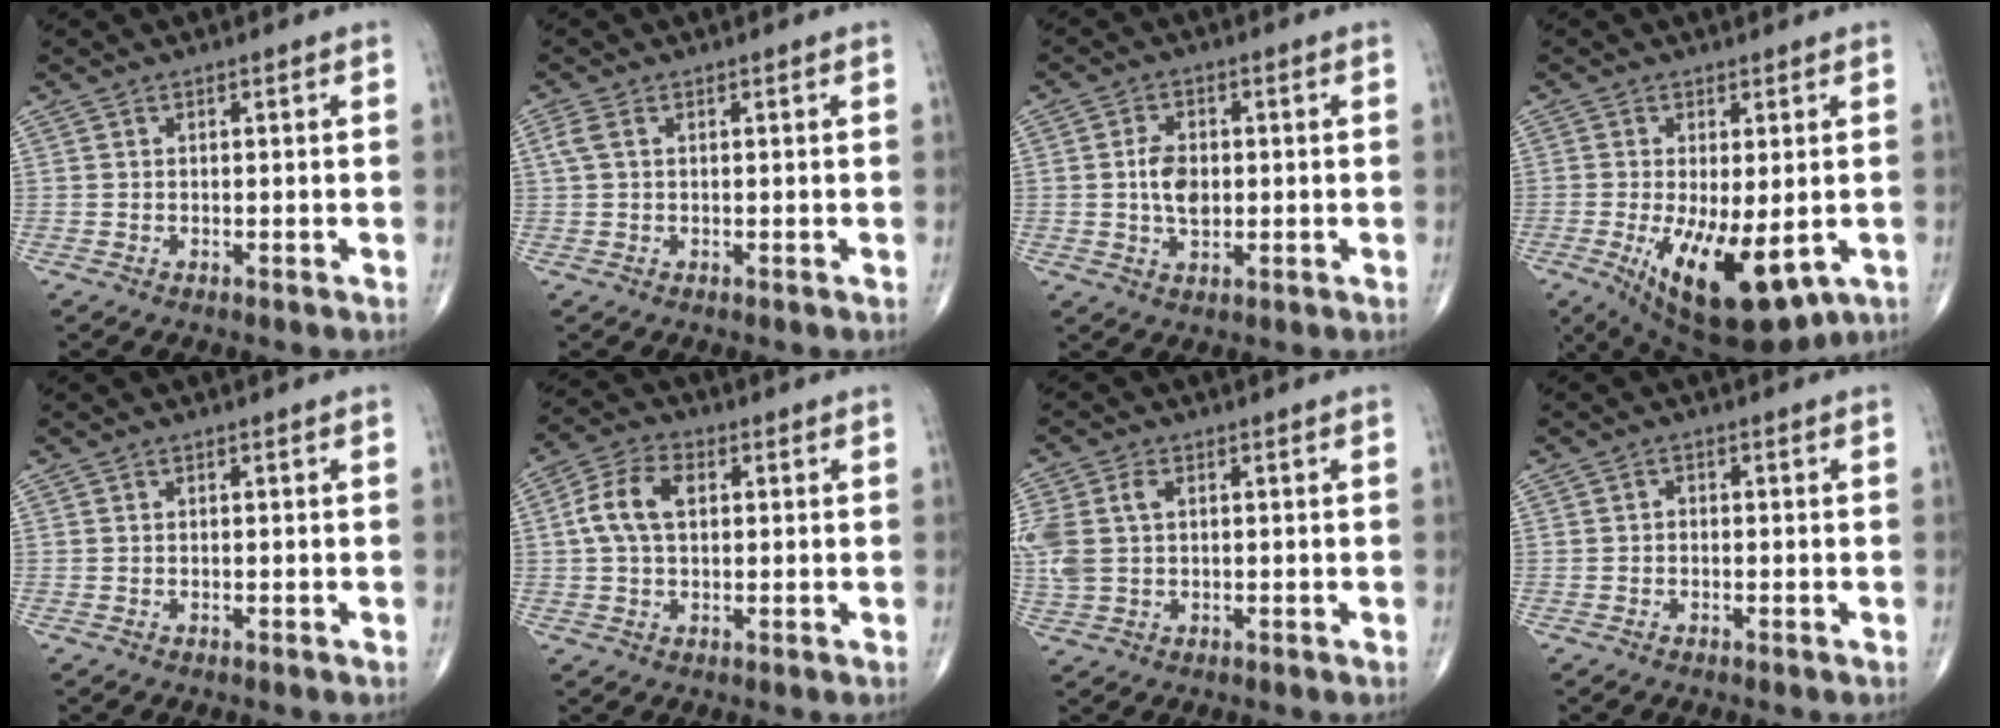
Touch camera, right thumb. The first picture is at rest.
{"total": 2.1, "force": [0.6, 1.2, 1.7], "torque": [-0.051, 0.016, 0.016]}
{"total": 5.7, "force": [0.0, 3.6, 4.4], "torque": [-0.072, 0.000, -0.001]}
{"total": 15.2, "force": [-4.3, 6.2, 13.2], "torque": [-0.212, -0.024, -0.045]}
{"total": 0.0}
{"total": 7.9, "force": [1.3, 4.9, 6.1], "torque": [-0.124, 0.020, 0.021]}
{"total": 8.1, "force": [1.3, 5.4, 5.9], "torque": [-0.160, 0.017, 0.034]}
{"total": 0.9, "force": [-0.2, 0.7, 0.5], "torque": [0.000, 0.003, -0.008]}